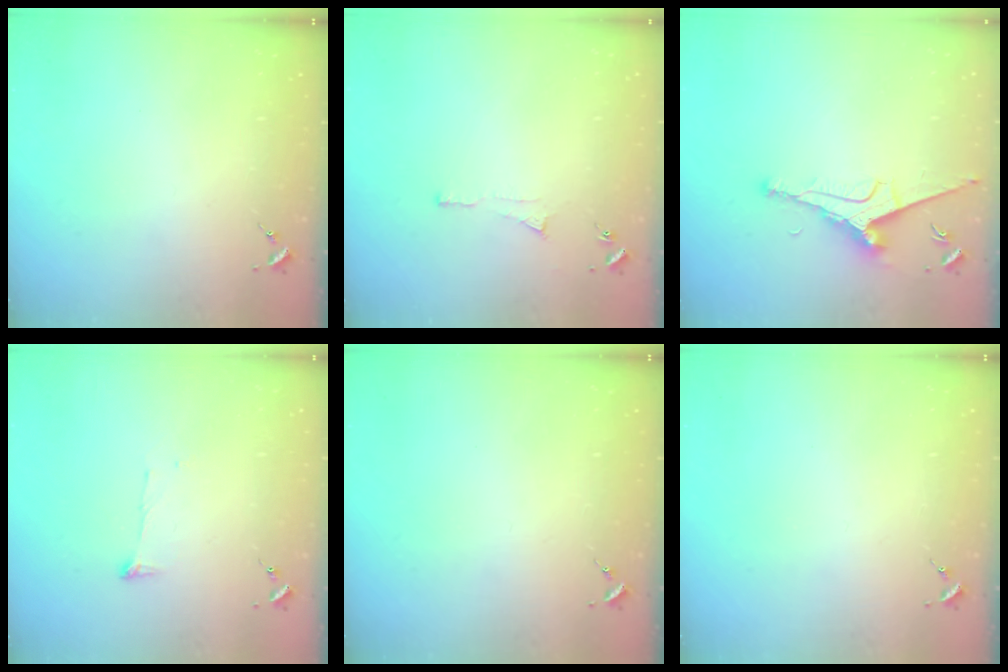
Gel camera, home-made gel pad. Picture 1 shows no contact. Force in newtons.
{"total": 3.5, "press": 3.5, "slide": 0.5}
{"total": 8.4, "press": 8.3, "slide": 1.1}
{"total": 5.0, "press": 5.0, "slide": 0.4}
{"total": 0.0}
{"total": 0.0}